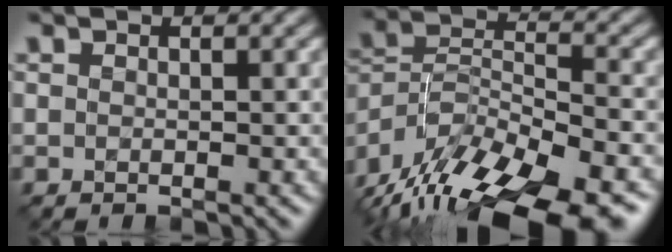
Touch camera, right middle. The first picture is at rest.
{"total": 18.6, "force": [-14.8, 7.1, 8.8], "torque": [-0.157, -0.010, -0.203]}